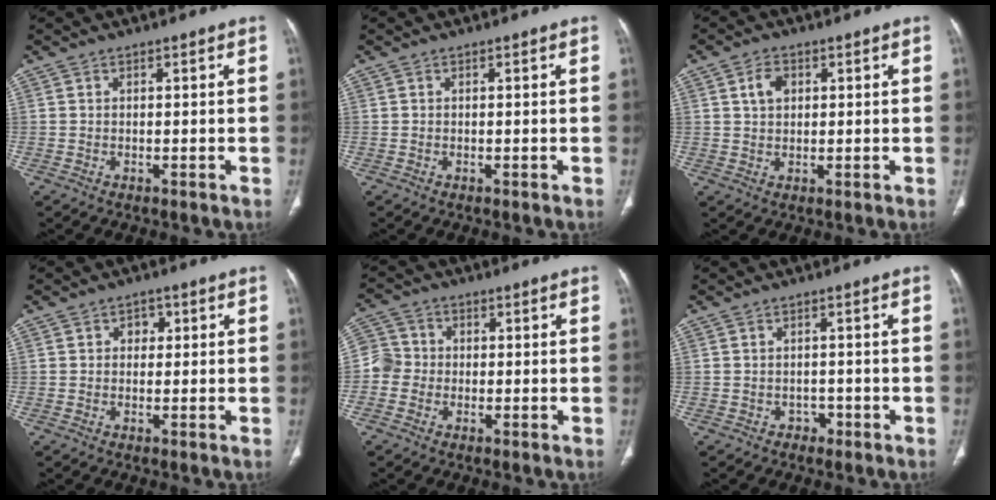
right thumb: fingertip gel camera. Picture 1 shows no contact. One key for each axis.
{"total": 0.0}
{"total": 3.9, "fx": 1.3, "fy": 2.7, "fz": 2.4, "tx": -0.037, "ty": 0.000, "tz": 0.023}
{"total": 2.3, "fx": 0.6, "fy": 1.9, "fz": 1.2, "tx": -0.001, "ty": 0.003, "tz": 0.003}
{"total": 5.8, "fx": -0.5, "fy": 5.6, "fz": 1.3, "tx": -0.008, "ty": 0.013, "tz": -0.019}
{"total": 1.6, "fx": -0.9, "fy": 1.3, "fz": 0.3, "tx": 0.000, "ty": 0.007, "tz": -0.014}